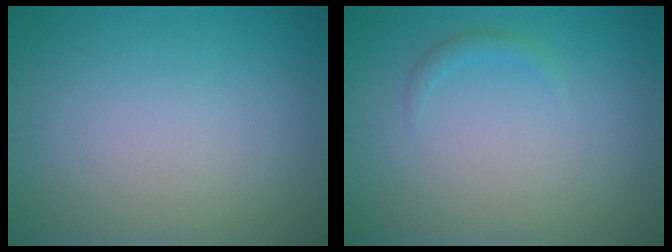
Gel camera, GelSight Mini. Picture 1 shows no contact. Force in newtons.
{"total": 0.8, "press": 0.8, "slide": 0.1}